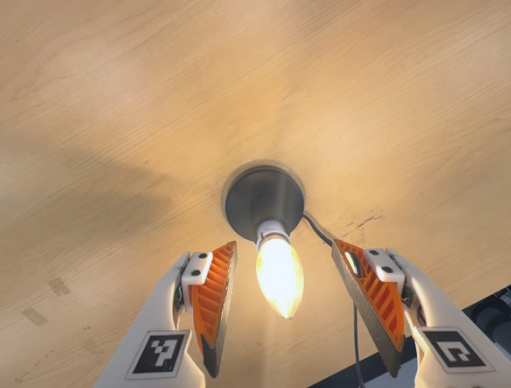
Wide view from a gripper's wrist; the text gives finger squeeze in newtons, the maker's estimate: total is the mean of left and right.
{"total": 0.0}